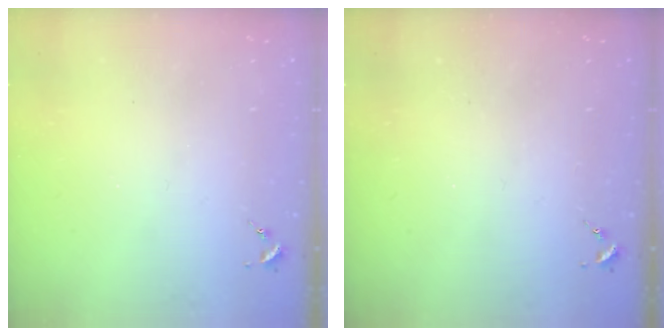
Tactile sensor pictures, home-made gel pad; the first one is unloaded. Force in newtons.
{"total": 0.0}